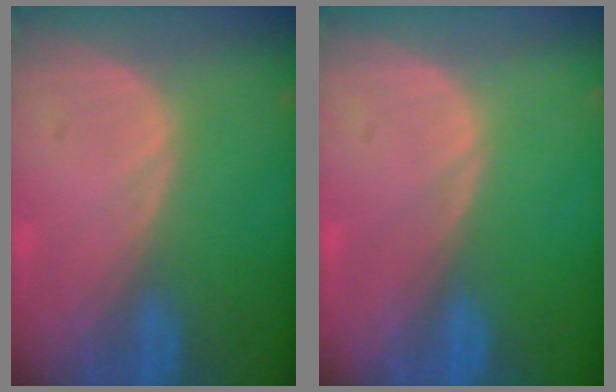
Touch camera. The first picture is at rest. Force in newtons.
{"total": 0.0}